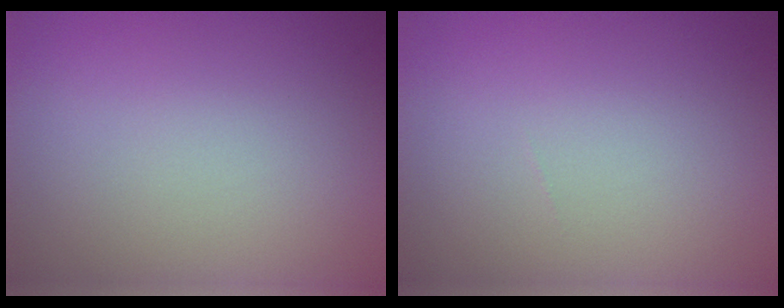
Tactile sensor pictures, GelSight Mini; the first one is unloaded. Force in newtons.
{"total": 0.0}